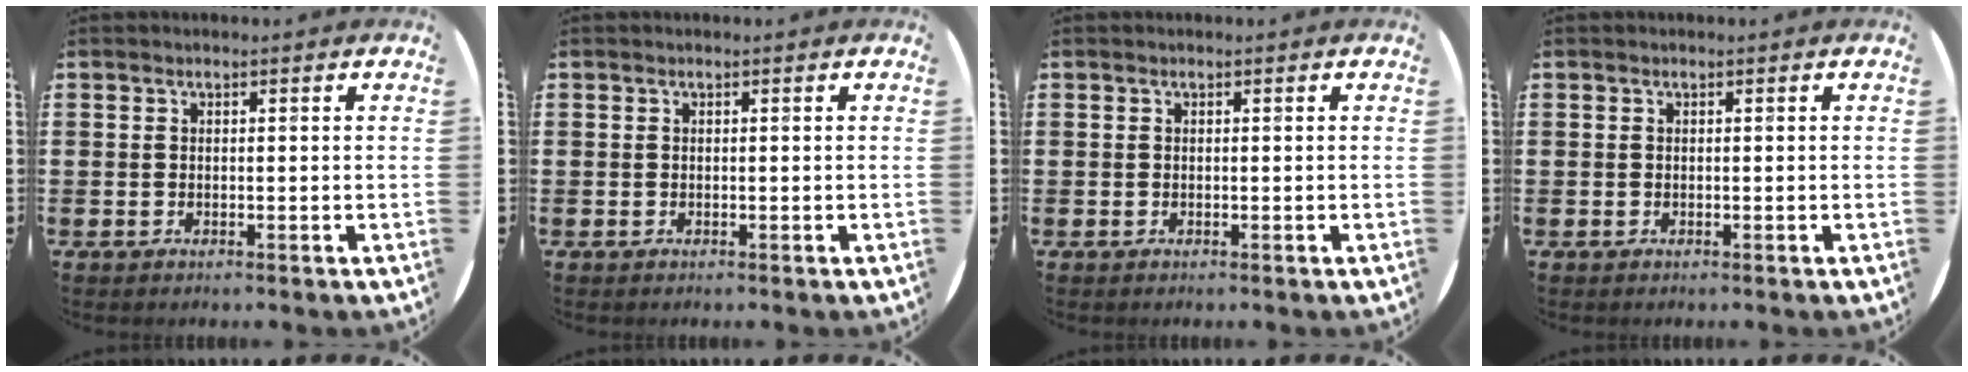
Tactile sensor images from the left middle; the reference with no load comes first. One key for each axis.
{"total": 0.0}
{"total": 0.0}
{"total": 0.0}